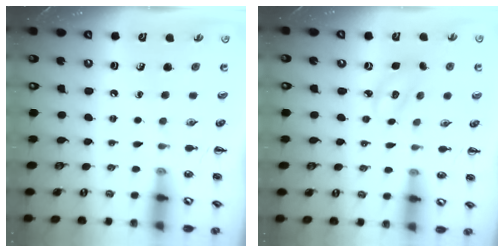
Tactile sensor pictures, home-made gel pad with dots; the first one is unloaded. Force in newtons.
{"total": 2.6, "press": 2.5, "slide": 0.5}